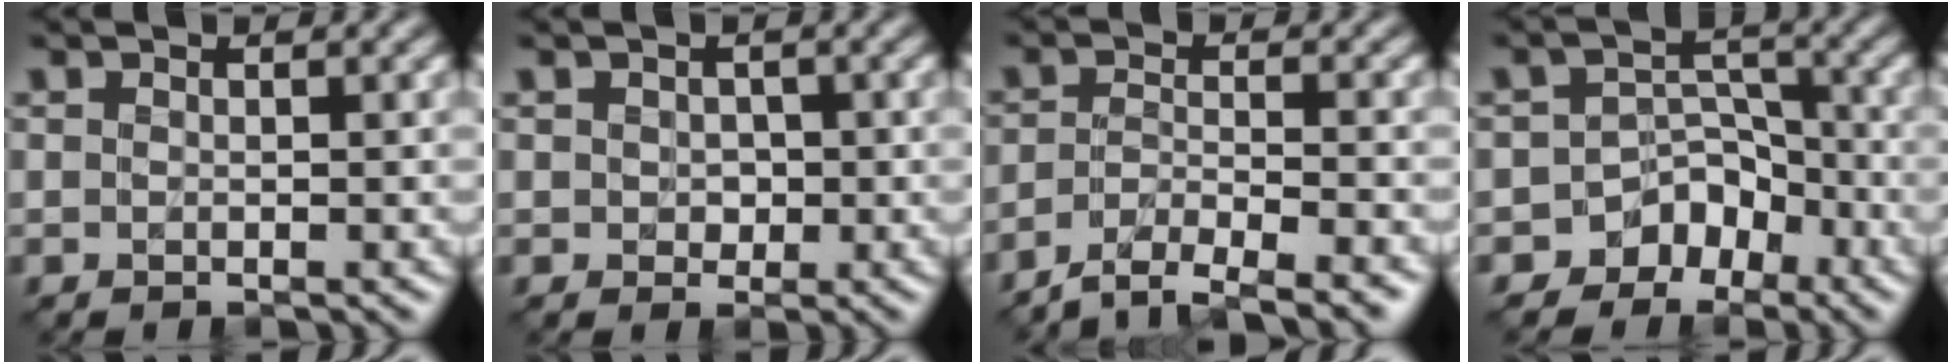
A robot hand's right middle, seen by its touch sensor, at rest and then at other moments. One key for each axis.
{"total": 1.1, "fx": -0.1, "fy": 1.0, "fz": 0.4, "tx": -0.010, "ty": -0.004, "tz": 0.000}
{"total": 4.8, "fx": -4.0, "fy": 0.9, "fz": 2.4, "tx": -0.040, "ty": -0.004, "tz": -0.074}
{"total": 6.4, "fx": -4.9, "fy": 4.1, "fz": 0.8, "tx": 0.025, "ty": 0.014, "tz": -0.073}